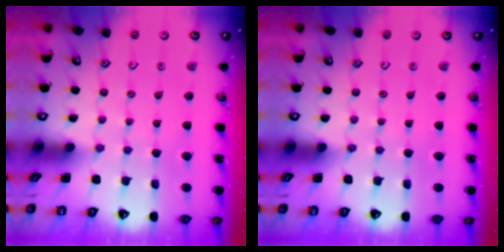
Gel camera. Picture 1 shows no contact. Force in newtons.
{"total": 0.0}